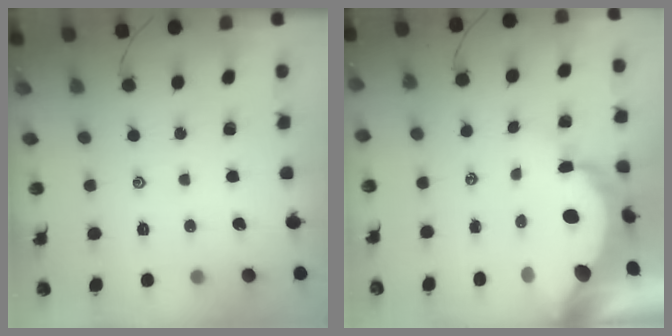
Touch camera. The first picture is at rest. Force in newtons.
{"total": 14.0, "press": 14.0, "slide": 1.2}